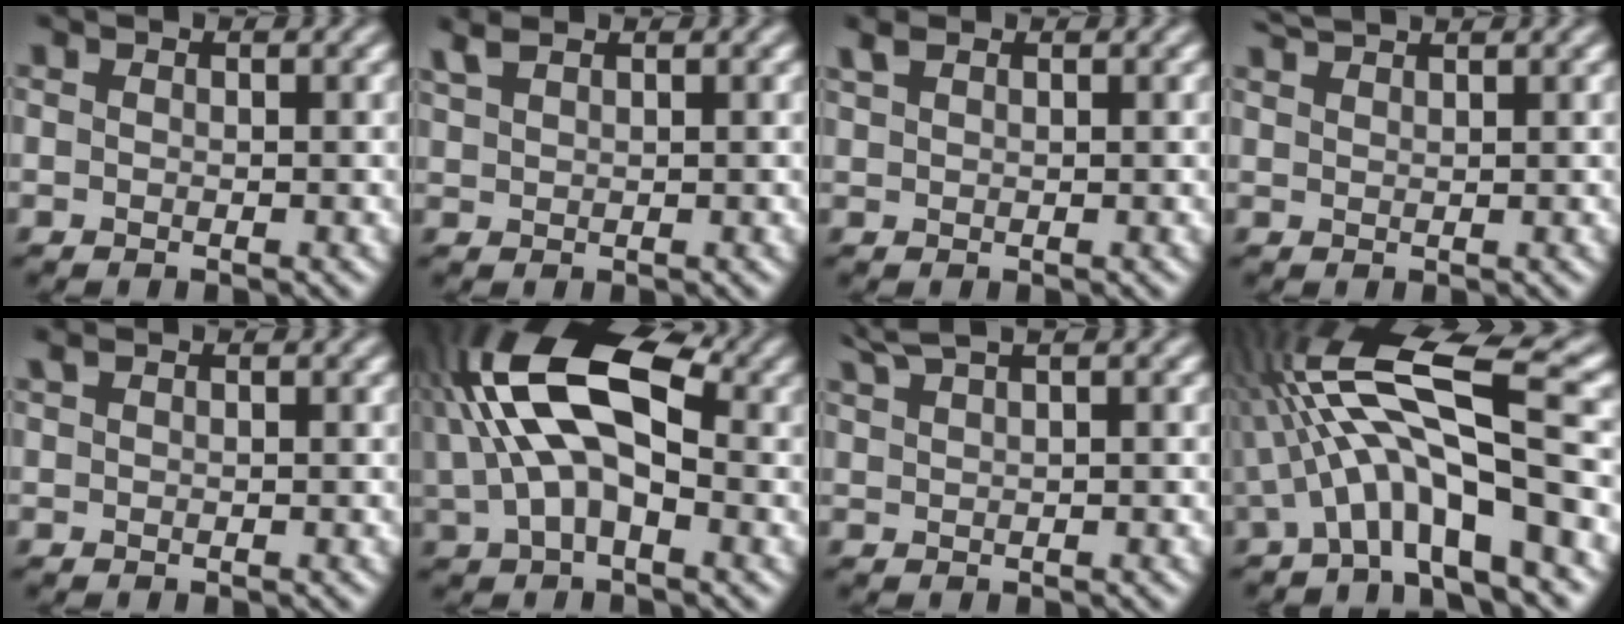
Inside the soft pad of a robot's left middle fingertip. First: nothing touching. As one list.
[{"total": 1.6, "force": [1.5, 0.2, 0.7], "torque": [-0.019, 0.009, 0.036]}, {"total": 1.4, "force": [1.2, 0.5, 0.5], "torque": [-0.012, 0.007, 0.024]}, {"total": 1.8, "force": [1.8, -0.2, 0.3], "torque": [-0.007, 0.011, 0.038]}, {"total": 0.6, "force": [0.6, 0.1, 0.2], "torque": [-0.007, 0.001, 0.013]}, {"total": 11.3, "force": [2.5, 6.0, 9.2], "torque": [-0.182, 0.031, 0.029]}, {"total": 3.0, "force": [2.5, 0.5, 1.6], "torque": [-0.030, 0.016, 0.051]}, {"total": 10.6, "force": [-0.8, 2.6, 10.3], "torque": [-0.173, 0.029, -0.024]}]